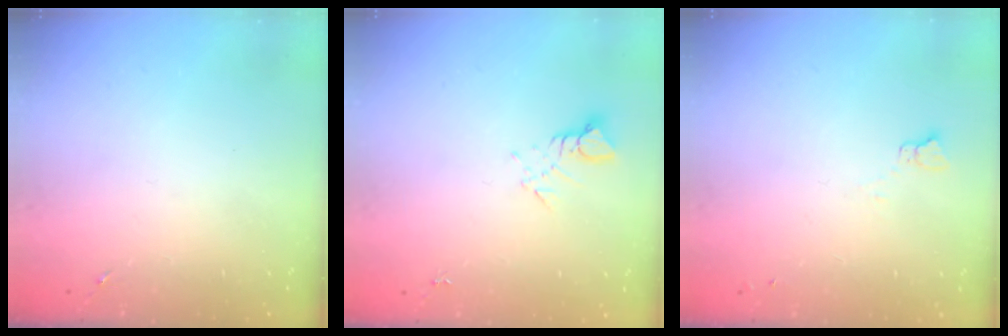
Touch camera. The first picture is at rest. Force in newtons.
{"total": 3.5, "press": 3.5, "slide": 0.3}
{"total": 2.3, "press": 2.3, "slide": 0.2}